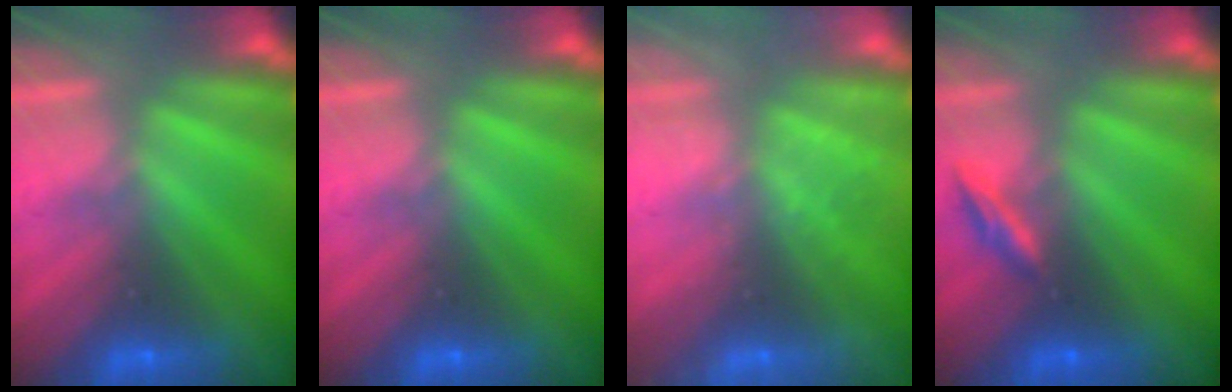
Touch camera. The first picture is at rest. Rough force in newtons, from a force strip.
{"total": 0.0}
{"total": 2.3}
{"total": 2.3}